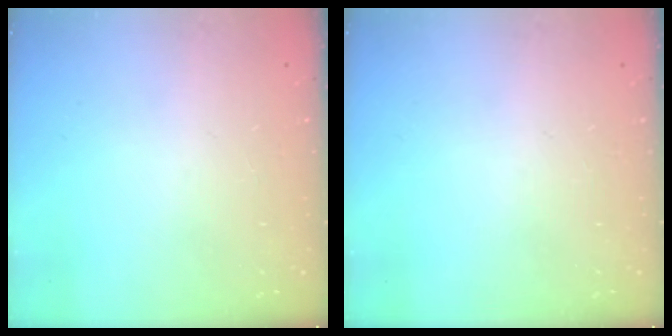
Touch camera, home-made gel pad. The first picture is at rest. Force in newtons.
{"total": 0.0}